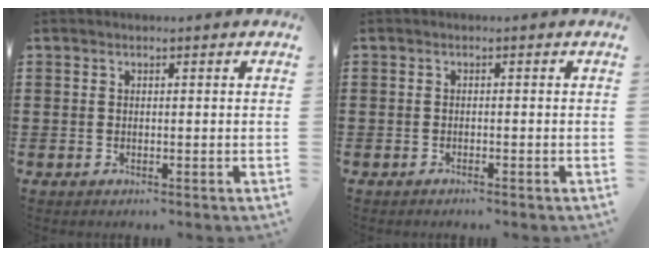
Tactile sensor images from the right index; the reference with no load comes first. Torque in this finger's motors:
{"motor_torque": [1.10, 1.04, -0.24, -0.04]}